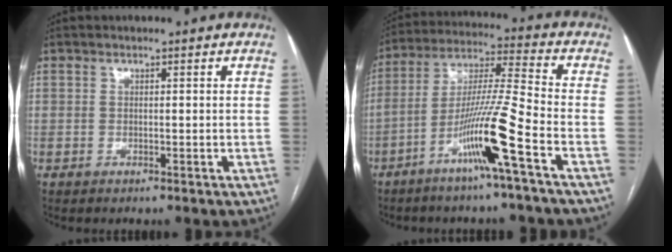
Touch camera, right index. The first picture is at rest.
{"total": 12.4, "force": [-6.1, -1.5, 10.6], "torque": [-0.203, -0.003, -0.118]}